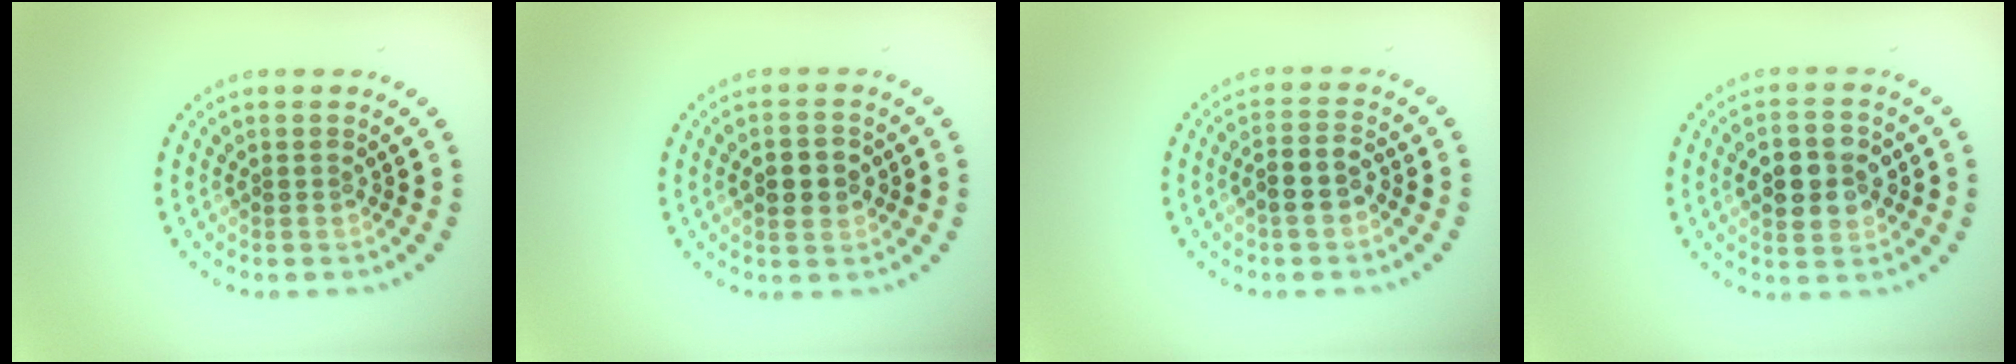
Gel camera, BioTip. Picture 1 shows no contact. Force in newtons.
{"total": 3.5, "press": 3.5, "slide": 0.1}
{"total": 2.6, "press": 2.4, "slide": 1.0}
{"total": 4.8, "press": 4.8, "slide": 0.2}